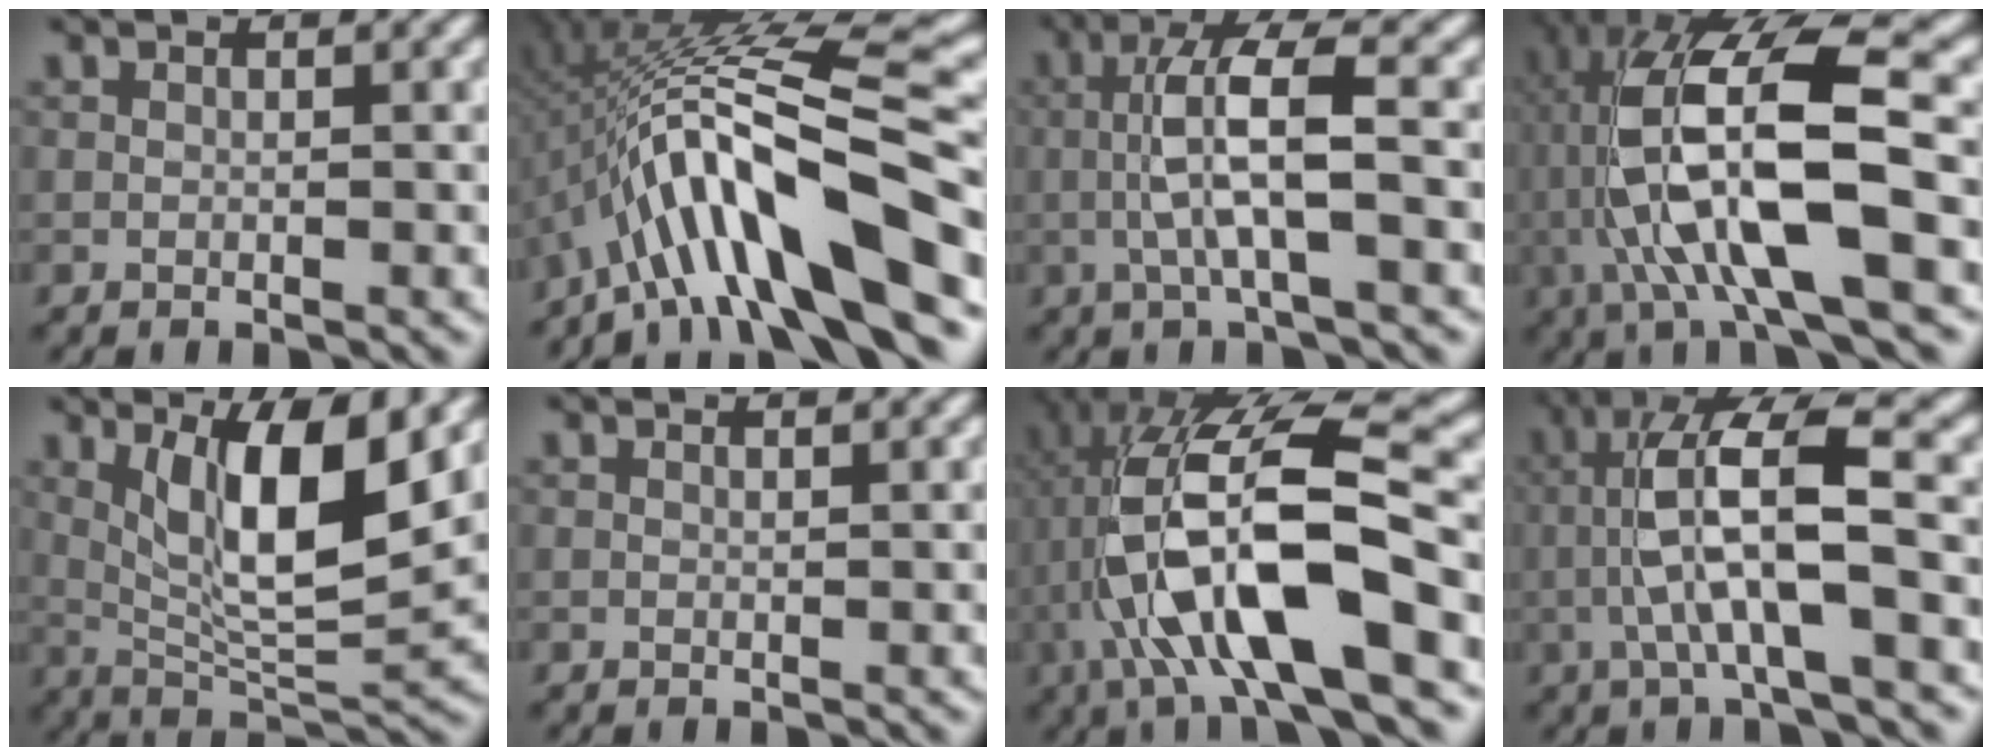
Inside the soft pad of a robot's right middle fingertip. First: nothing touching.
{"total": 12.7, "force": [-5.4, 2.5, 11.2], "torque": [-0.177, 0.033, -0.078]}
{"total": 5.7, "force": [-0.7, 1.0, 5.6], "torque": [-0.113, 0.020, -0.010]}
{"total": 12.6, "force": [-0.5, 3.9, 12.0], "torque": [-0.244, 0.011, -0.006]}
{"total": 8.3, "force": [2.6, 2.4, 7.5], "torque": [-0.130, -0.015, 0.060]}
{"total": 0.0}
{"total": 13.6, "force": [-2.1, 4.5, 12.6], "torque": [-0.234, 0.019, -0.036]}
{"total": 8.3, "force": [-1.0, 1.9, 8.0], "torque": [-0.160, 0.017, -0.011]}